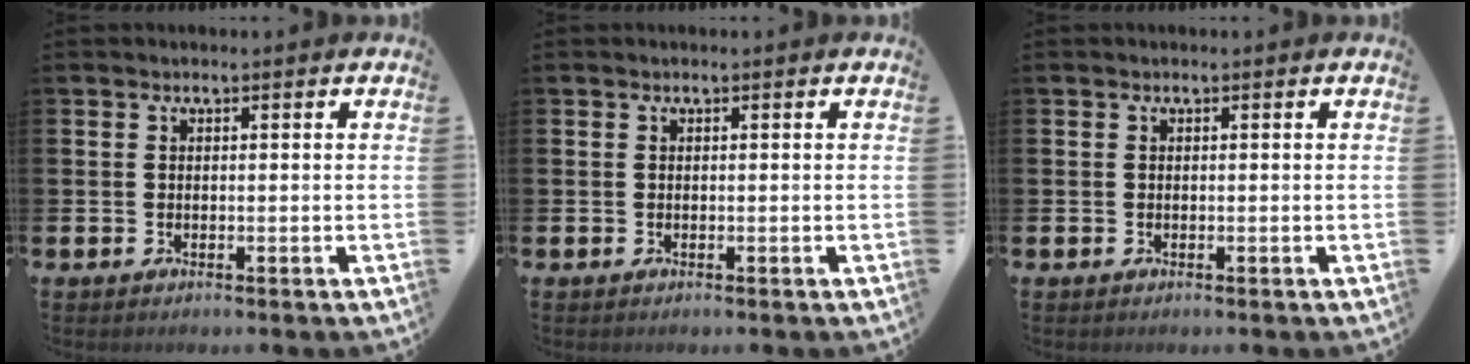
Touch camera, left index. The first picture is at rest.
{"total": 0.0}
{"total": 0.0}